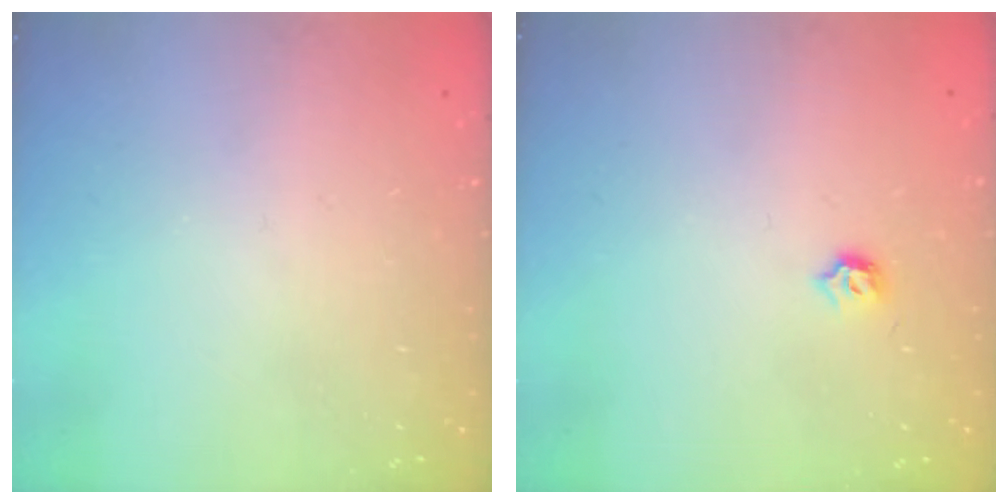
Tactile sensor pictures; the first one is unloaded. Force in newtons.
{"total": 3.4, "press": 3.3, "slide": 0.5}